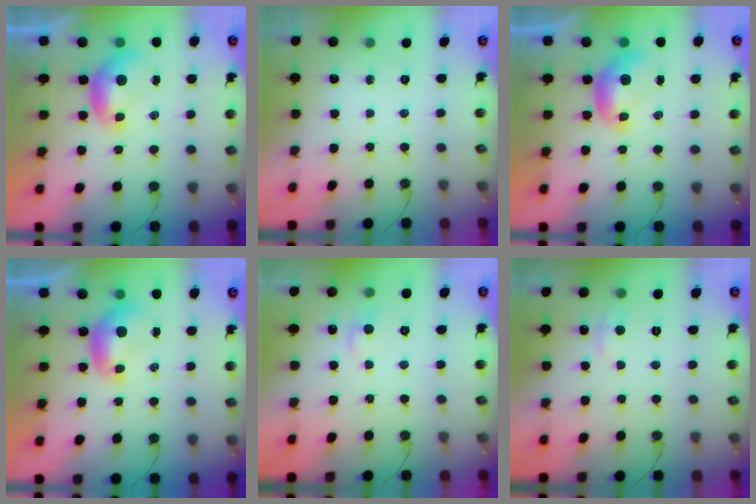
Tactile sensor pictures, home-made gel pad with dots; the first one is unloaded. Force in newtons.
{"total": 0.0}
{"total": 0.0}
{"total": 0.0}
{"total": 0.9, "press": 0.5, "slide": 0.7}
{"total": 2.9, "press": 2.9, "slide": 0.5}